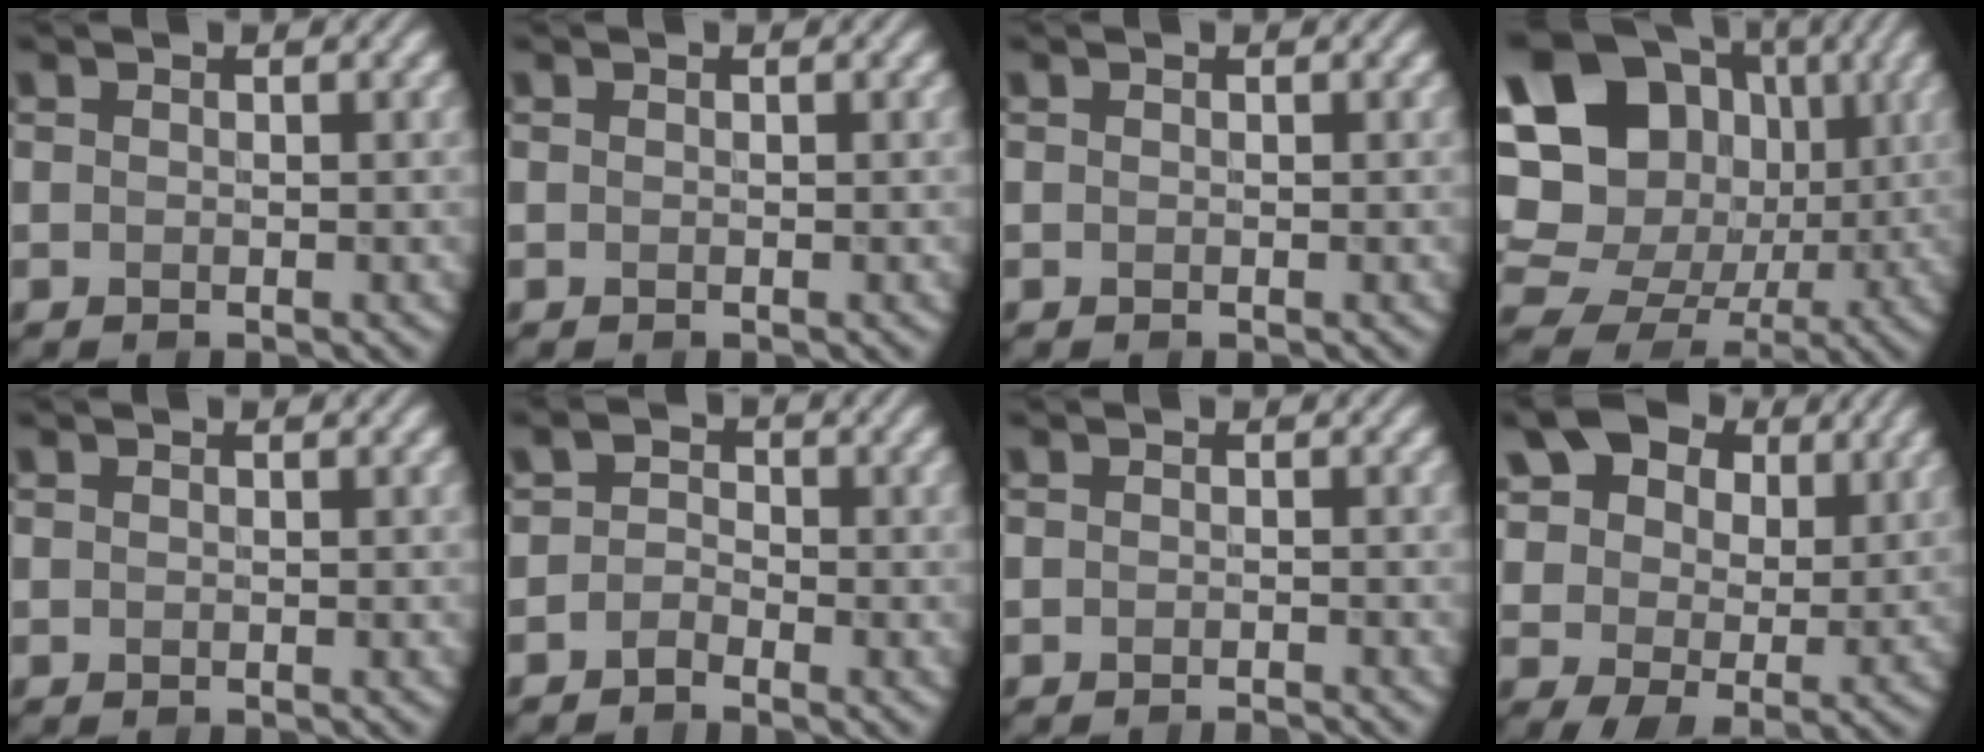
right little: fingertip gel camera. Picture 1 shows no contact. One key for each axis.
{"total": 0.0}
{"total": 0.0}
{"total": 20.9, "fx": 4.0, "fy": 17.8, "fz": 10.3, "tx": -0.215, "ty": 0.033, "tz": 0.041}
{"total": 0.0}
{"total": 1.4, "fx": -0.9, "fy": 0.9, "fz": 0.5, "tx": -0.007, "ty": 0.008, "tz": -0.023}
{"total": 1.0, "fx": -0.9, "fy": 0.1, "fz": 0.5, "tx": -0.001, "ty": -0.001, "tz": -0.018}
{"total": 11.2, "fx": 5.5, "fy": 7.2, "fz": 6.7, "tx": -0.122, "ty": 0.010, "tz": 0.086}